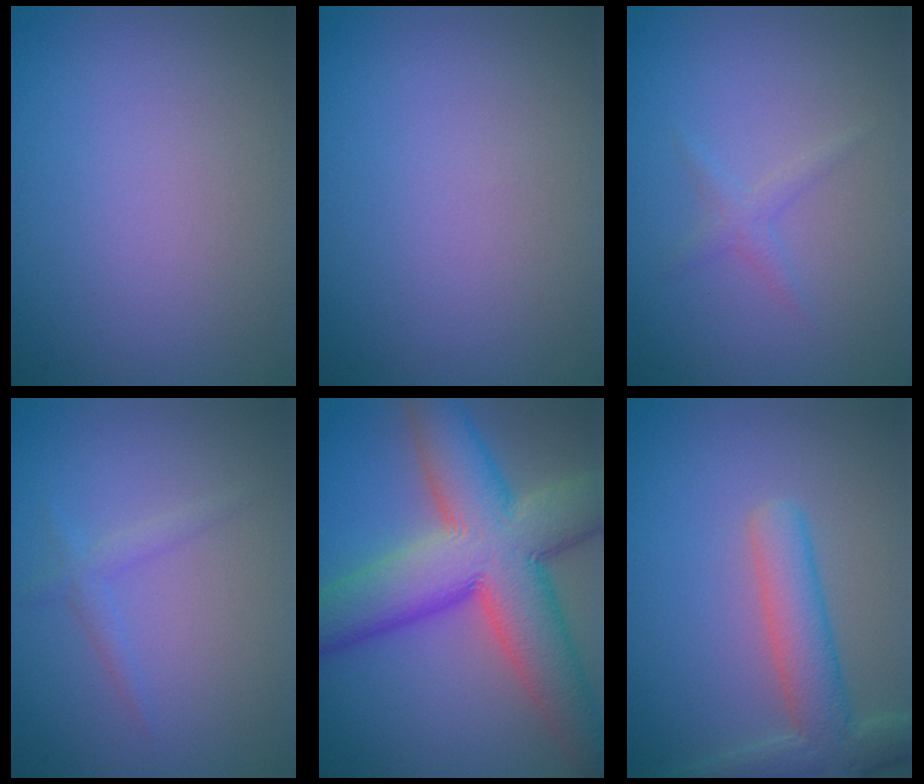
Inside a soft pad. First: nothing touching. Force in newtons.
{"total": 0.0}
{"total": 1.1, "press": 1.1, "slide": 0.0}
{"total": 1.3, "press": 1.3, "slide": 0.1}
{"total": 12.8, "press": 12.8, "slide": 0.7}
{"total": 5.3, "press": 5.3, "slide": 0.4}